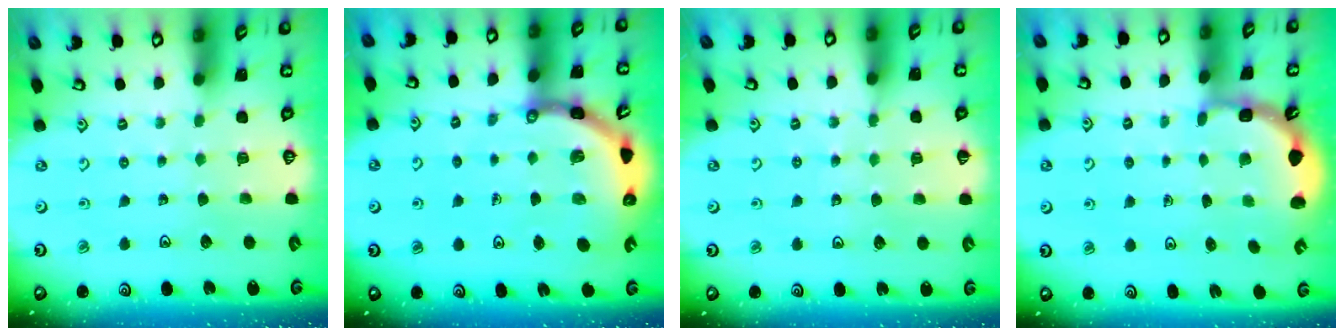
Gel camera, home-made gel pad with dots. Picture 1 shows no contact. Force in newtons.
{"total": 7.3, "press": 7.3, "slide": 0.5}
{"total": 3.4, "press": 3.3, "slide": 0.9}
{"total": 2.3, "press": 2.1, "slide": 0.9}